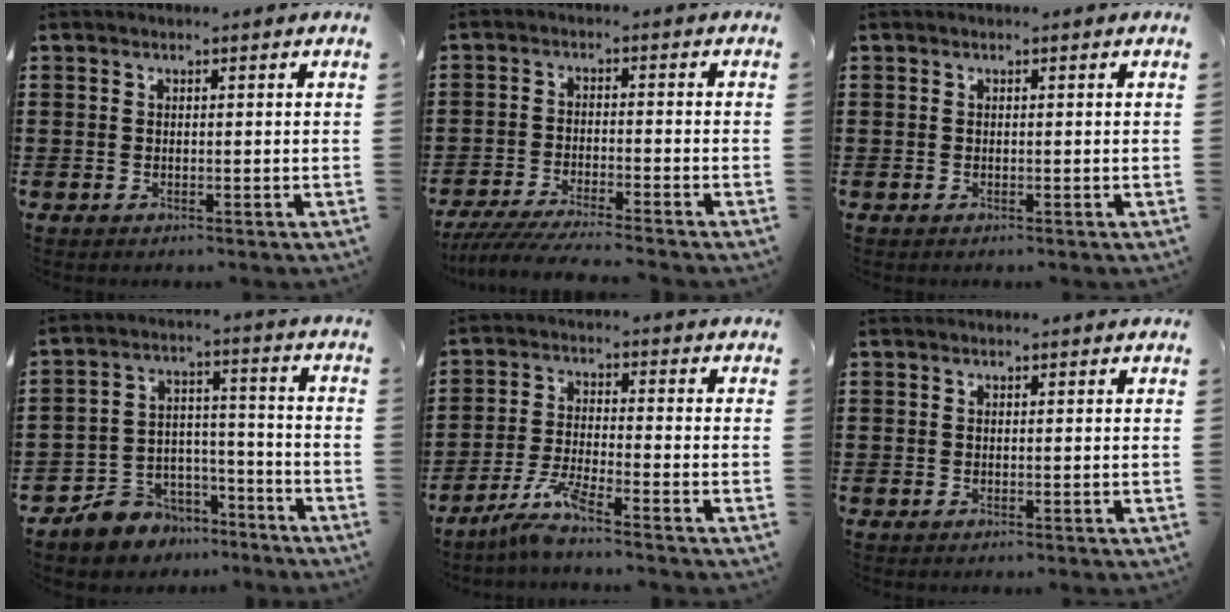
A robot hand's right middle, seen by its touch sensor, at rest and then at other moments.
{"total": 4.9, "force": [-4.6, 0.0, 1.7], "torque": [-0.043, -0.015, -0.092]}
{"total": 0.0}
{"total": 7.0, "force": [-6.2, 3.2, 0.0], "torque": [-0.023, 0.016, -0.125]}
{"total": 5.5, "force": [-4.3, 0.0, 3.4], "torque": [-0.078, -0.012, -0.083]}
{"total": 0.0}